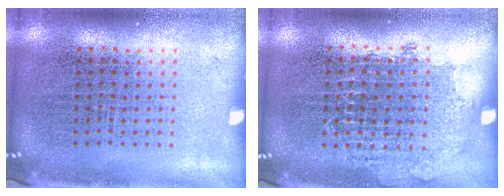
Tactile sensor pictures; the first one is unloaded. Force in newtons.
{"total": 0.8, "press": 0.8, "slide": 0.3}